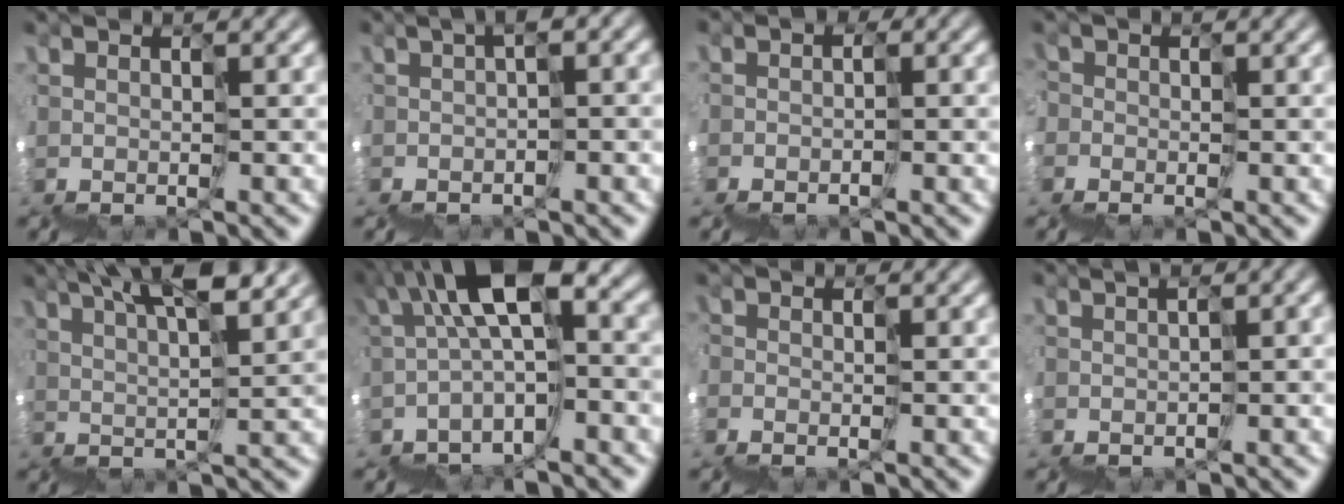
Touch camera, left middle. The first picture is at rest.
{"total": 2.6, "force": [-1.8, -0.2, 1.8], "torque": [-0.034, -0.007, -0.030]}
{"total": 3.0, "force": [-2.5, 1.5, -0.4], "torque": [0.012, 0.004, -0.032]}
{"total": 2.2, "force": [-1.8, 1.0, -0.7], "torque": [0.005, 0.005, -0.026]}
{"total": 6.6, "force": [6.1, -0.4, 2.5], "torque": [-0.005, 0.059, 0.089]}
{"total": 6.5, "force": [0.4, 2.0, 6.2], "torque": [-0.114, 0.041, -0.004]}
{"total": 1.4, "force": [-1.3, -0.2, -0.5], "torque": [0.003, 0.008, -0.030]}
{"total": 2.6, "force": [-1.1, 0.5, 2.3], "torque": [-0.019, 0.004, -0.012]}